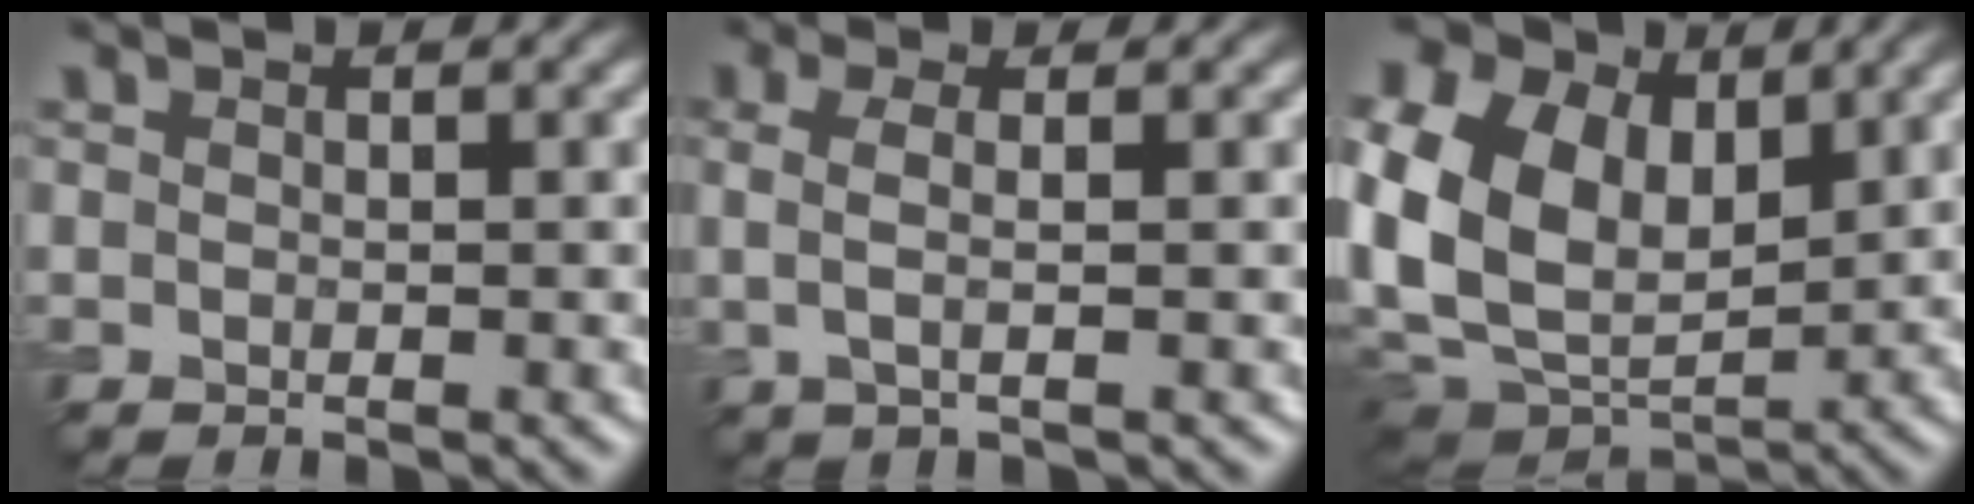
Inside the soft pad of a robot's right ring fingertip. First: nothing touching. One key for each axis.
{"total": 2.6, "fx": 0.2, "fy": 0.8, "fz": 2.5, "tx": -0.051, "ty": 0.003, "tz": 0.003}
{"total": 17.2, "fx": 4.4, "fy": 12.7, "fz": 10.6, "tx": -0.258, "ty": 0.042, "tz": 0.083}